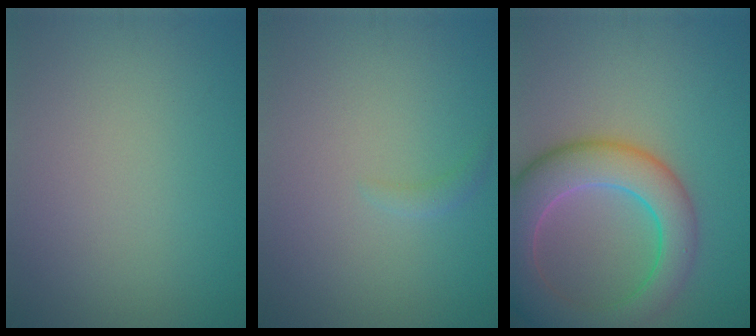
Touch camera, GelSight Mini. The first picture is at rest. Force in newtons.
{"total": 0.8, "press": 0.8, "slide": 0.1}
{"total": 8.7, "press": 8.7, "slide": 0.5}